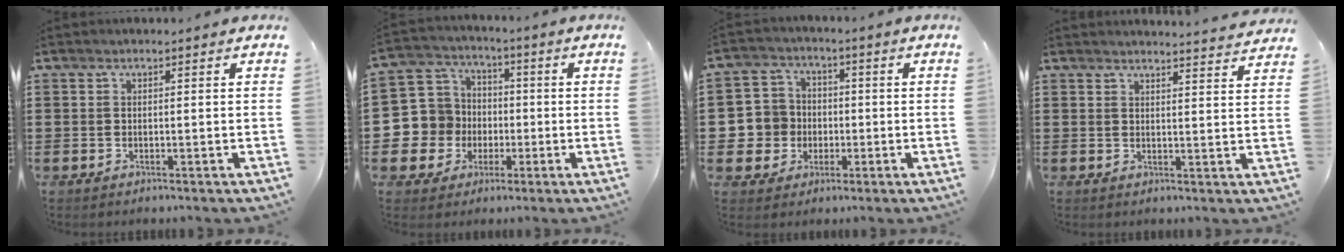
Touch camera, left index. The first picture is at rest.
{"total": 8.4, "force": [-1.1, 8.3, 0.7], "torque": [-0.074, 0.005, -0.022]}
{"total": 6.6, "force": [-0.6, 6.5, 0.3], "torque": [-0.050, 0.009, -0.011]}
{"total": 3.1, "force": [3.0, -0.5, 0.2], "torque": [-0.005, -0.022, 0.055]}